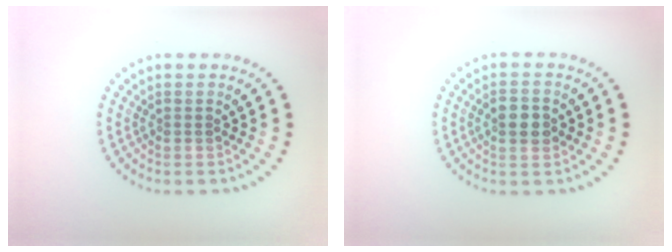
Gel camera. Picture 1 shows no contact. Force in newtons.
{"total": 2.7, "press": 2.7, "slide": 0.0}